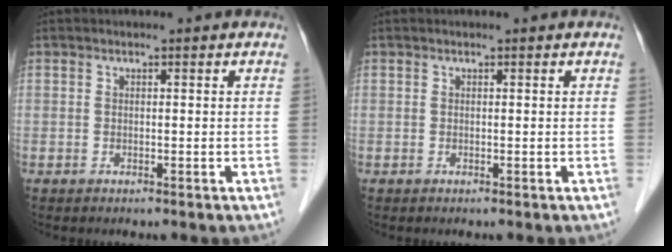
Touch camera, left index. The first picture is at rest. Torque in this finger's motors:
{"motor_torque": [0.36, 0.05, -0.01, -0.01]}